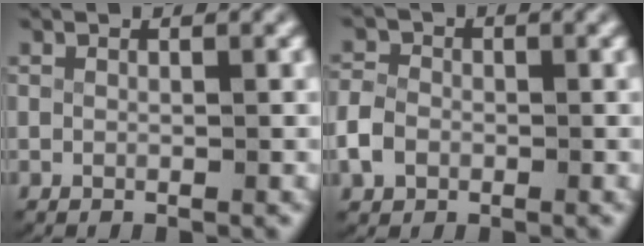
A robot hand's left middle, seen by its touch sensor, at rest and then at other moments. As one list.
[{"total": 2.5, "force": [-0.8, 2.2, 1.1], "torque": [-0.036, -0.004, -0.015]}]